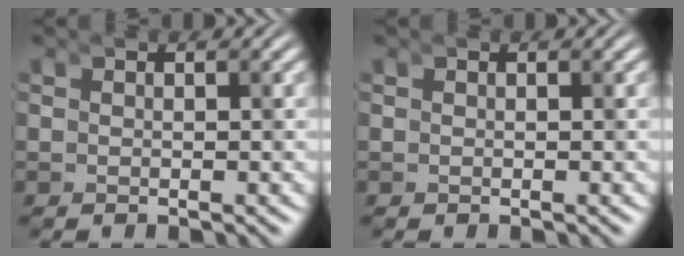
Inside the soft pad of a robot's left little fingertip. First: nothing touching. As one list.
[{"total": 0.0}]